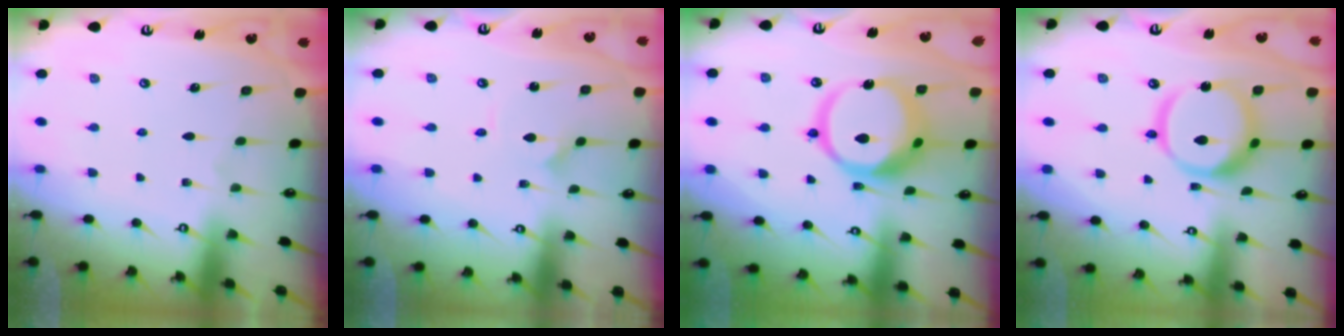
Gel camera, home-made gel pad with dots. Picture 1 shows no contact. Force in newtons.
{"total": 1.6, "press": 1.6, "slide": 0.1}
{"total": 16.2, "press": 16.2, "slide": 1.7}
{"total": 13.9, "press": 13.8, "slide": 1.5}